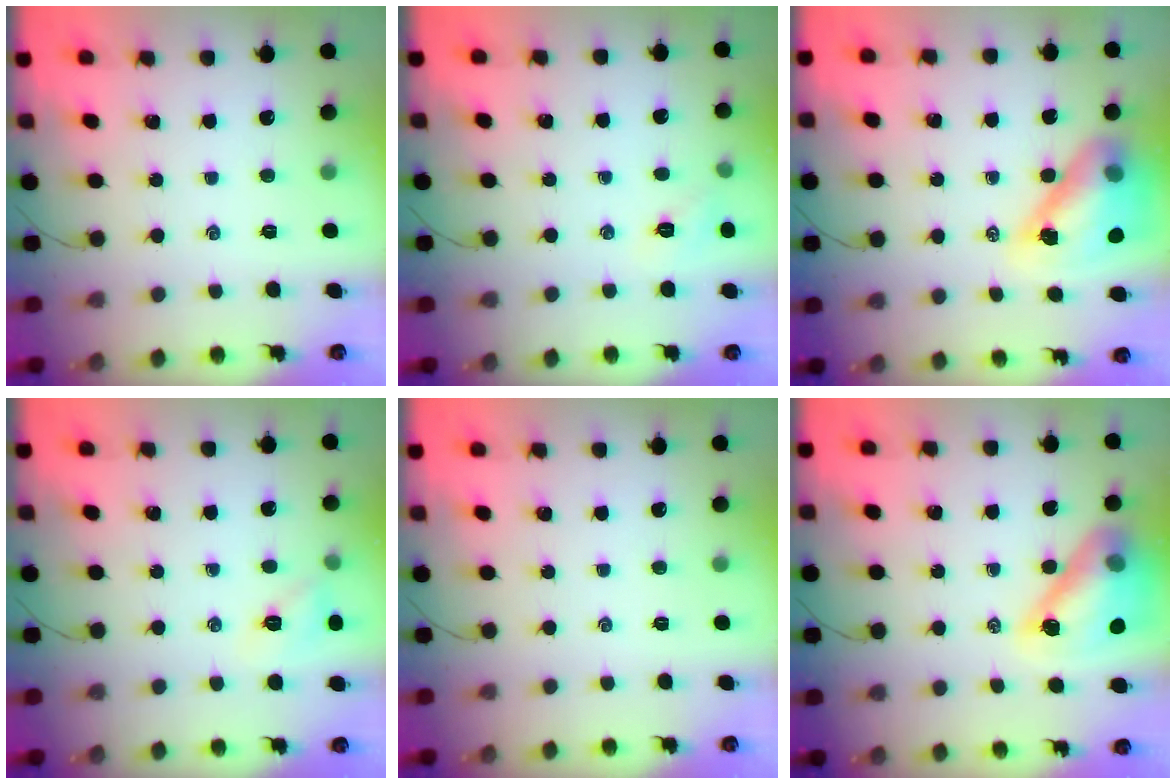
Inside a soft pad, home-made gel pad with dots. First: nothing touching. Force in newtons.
{"total": 5.1, "press": 5.0, "slide": 1.3}
{"total": 15.0, "press": 14.3, "slide": 4.5}
{"total": 6.8, "press": 6.6, "slide": 1.6}
{"total": 0.0}
{"total": 15.8, "press": 15.2, "slide": 4.3}